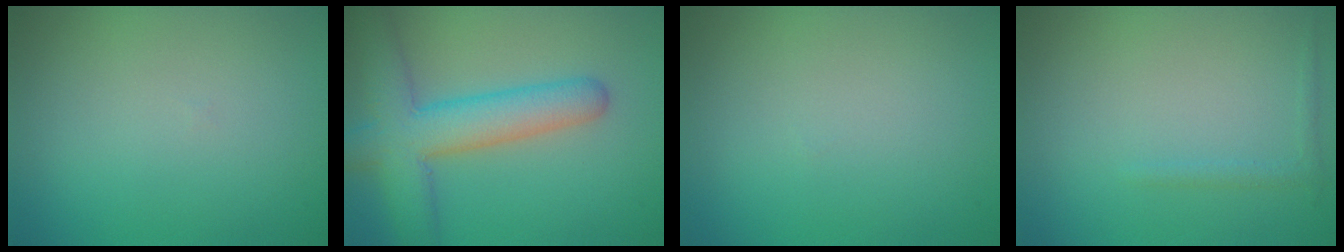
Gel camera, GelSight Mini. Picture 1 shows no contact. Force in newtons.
{"total": 7.1, "press": 7.1, "slide": 0.2}
{"total": 0.0}
{"total": 0.8, "press": 0.8, "slide": 0.1}